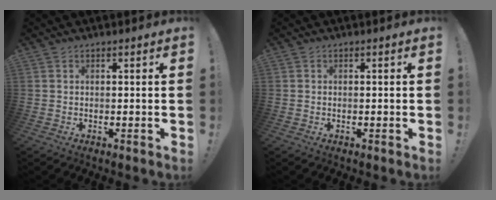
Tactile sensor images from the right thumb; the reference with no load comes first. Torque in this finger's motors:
{"motor_torque": [0.02, -0.08, 0.01, -0.14, 0.00]}